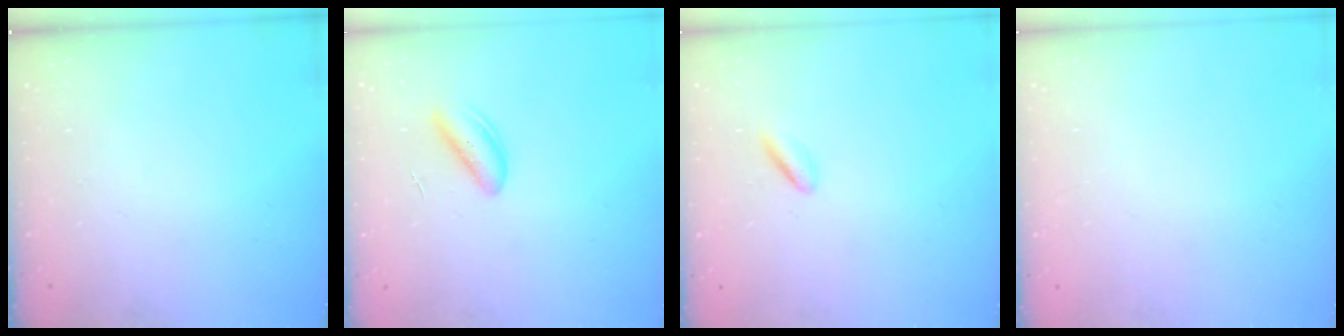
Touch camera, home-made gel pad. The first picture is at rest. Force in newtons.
{"total": 2.9, "press": 2.9, "slide": 0.1}
{"total": 2.4, "press": 2.2, "slide": 1.0}
{"total": 2.2, "press": 2.2, "slide": 0.1}